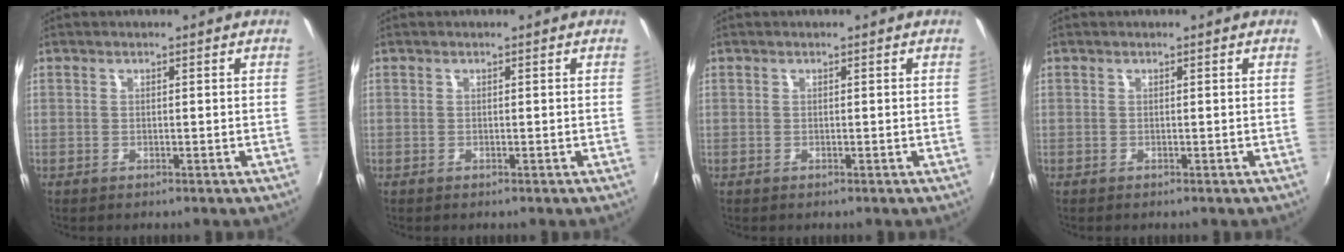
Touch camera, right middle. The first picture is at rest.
{"total": 0.0}
{"total": 0.0}
{"total": 0.0}